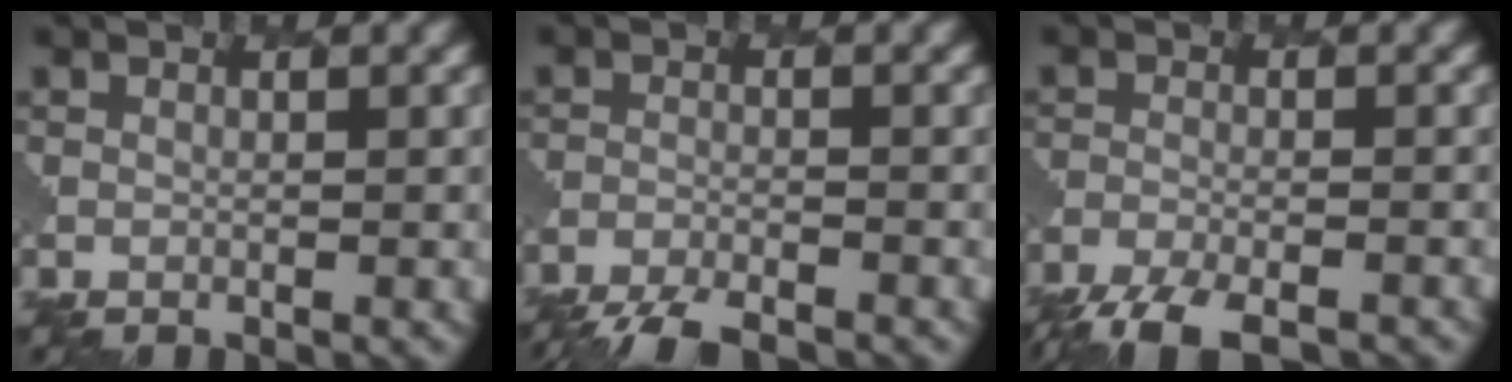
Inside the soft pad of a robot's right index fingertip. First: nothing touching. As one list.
[{"total": 6.1, "force": [-5.9, 0.9, 1.6], "torque": [-0.038, -0.018, -0.094]}, {"total": 7.2, "force": [-6.4, 1.5, 2.9], "torque": [-0.058, -0.025, -0.106]}]